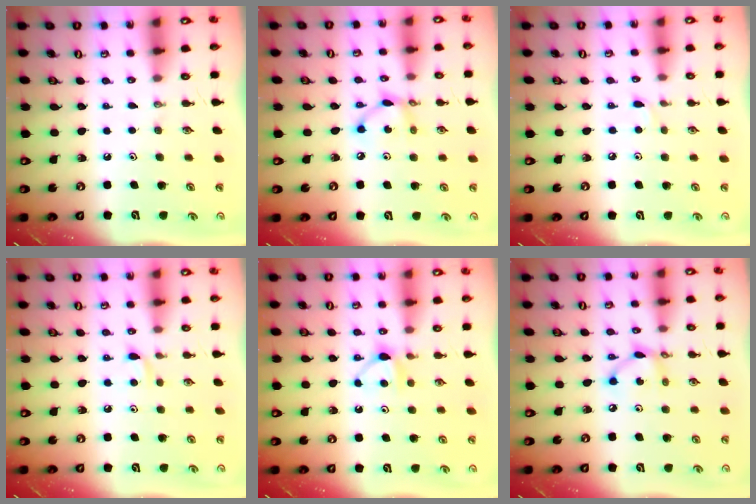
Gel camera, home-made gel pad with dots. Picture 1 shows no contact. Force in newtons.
{"total": 7.0, "press": 7.0, "slide": 0.2}
{"total": 2.8, "press": 2.7, "slide": 0.4}
{"total": 4.8, "press": 4.7, "slide": 0.6}
{"total": 6.8, "press": 6.7, "slide": 0.8}
{"total": 7.0, "press": 7.0, "slide": 0.2}